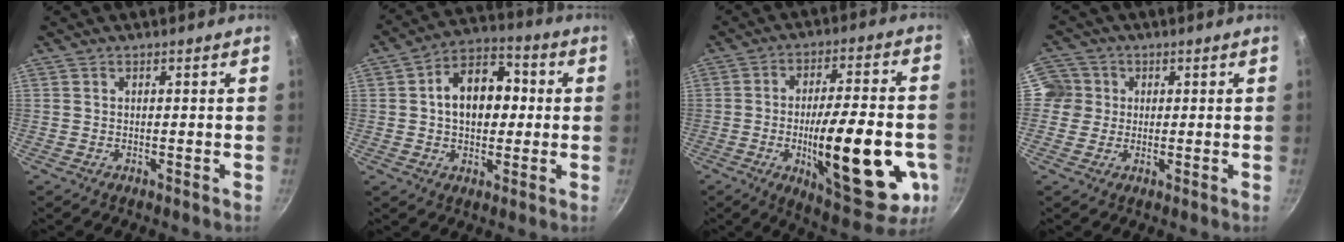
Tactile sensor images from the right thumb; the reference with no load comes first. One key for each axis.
{"total": 13.1, "fx": 1.1, "fy": 9.1, "fz": 9.4, "tx": -0.104, "ty": 0.025, "tz": 0.004}
{"total": 24.4, "fx": -6.2, "fy": 7.8, "fz": 22.3, "tx": -0.303, "ty": 0.008, "tz": -0.082}
{"total": 5.2, "fx": 0.5, "fy": 5.1, "fz": 1.0, "tx": 0.019, "ty": 0.003, "tz": -0.005}